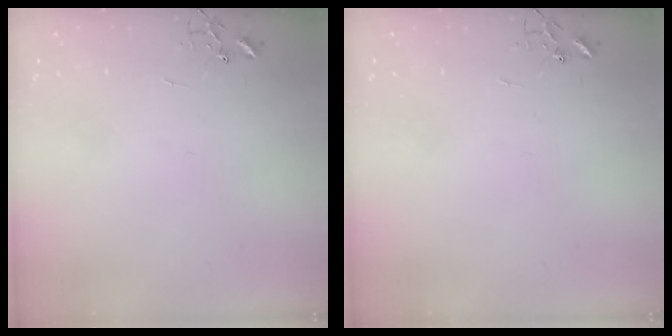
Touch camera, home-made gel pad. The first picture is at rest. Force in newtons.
{"total": 0.0}